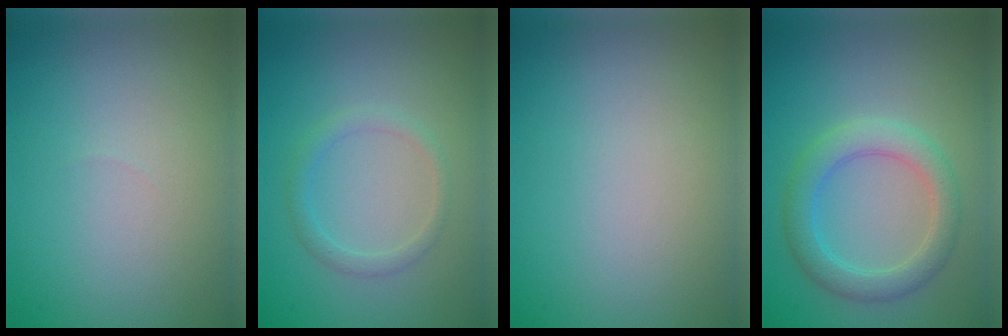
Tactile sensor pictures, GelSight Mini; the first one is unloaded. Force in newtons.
{"total": 1.6, "press": 1.6, "slide": 0.0}
{"total": 0.0}
{"total": 3.7, "press": 3.7, "slide": 0.5}